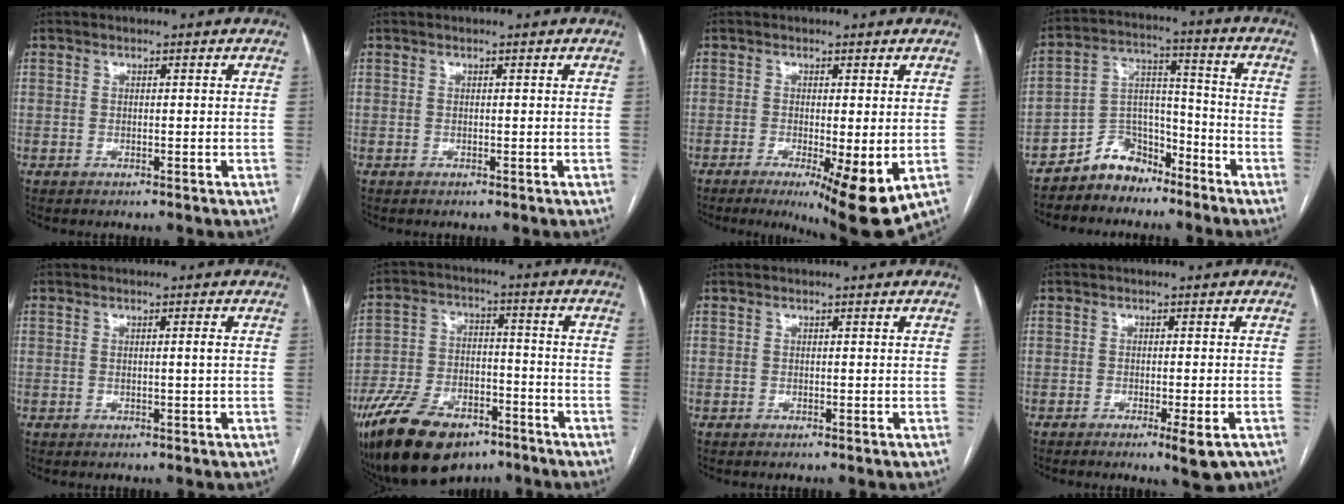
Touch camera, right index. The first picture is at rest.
{"total": 0.0}
{"total": 9.4, "force": [-3.4, 1.4, 8.6], "torque": [-0.112, -0.023, -0.044]}
{"total": 7.8, "force": [-6.3, 4.5, 1.3], "torque": [-0.022, 0.035, -0.112]}
{"total": 0.9, "force": [0.1, -0.3, 0.9], "torque": [-0.015, -0.001, 0.001]}
{"total": 15.1, "force": [-10.2, 7.2, 8.5], "torque": [-0.161, -0.006, -0.177]}
{"total": 0.0}
{"total": 4.2, "force": [-2.4, 0.6, 3.4], "torque": [-0.038, -0.008, -0.031]}